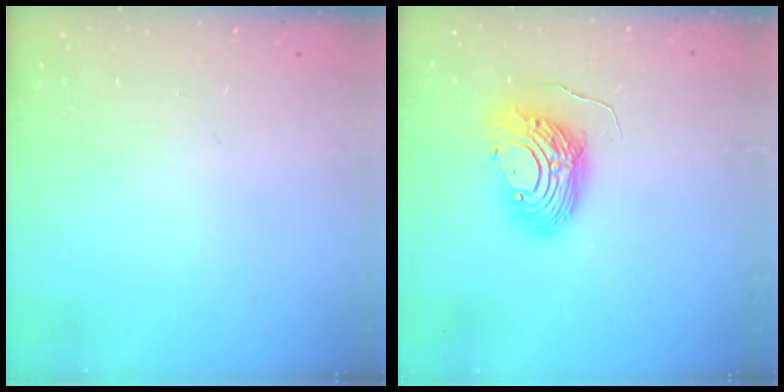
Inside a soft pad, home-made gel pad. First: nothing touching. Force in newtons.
{"total": 12.7, "press": 12.6, "slide": 1.3}